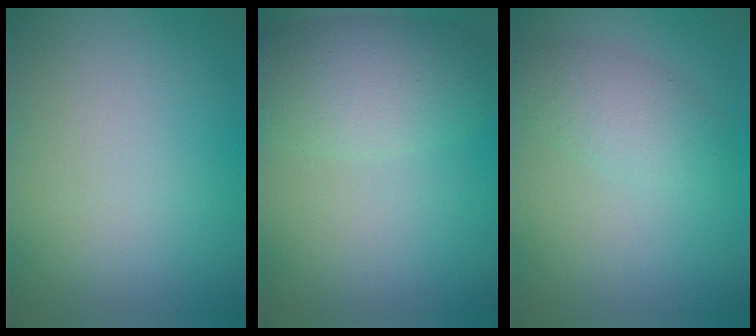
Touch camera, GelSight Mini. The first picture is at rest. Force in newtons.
{"total": 4.8, "press": 4.8, "slide": 0.2}
{"total": 2.7, "press": 2.7, "slide": 0.0}